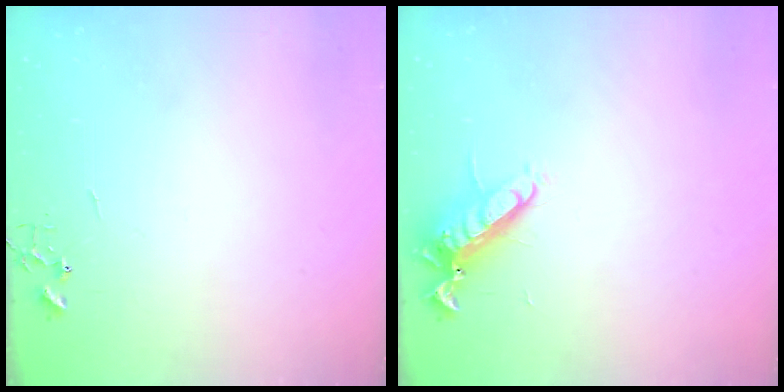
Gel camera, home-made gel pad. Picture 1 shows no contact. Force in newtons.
{"total": 12.4, "press": 12.3, "slide": 1.5}